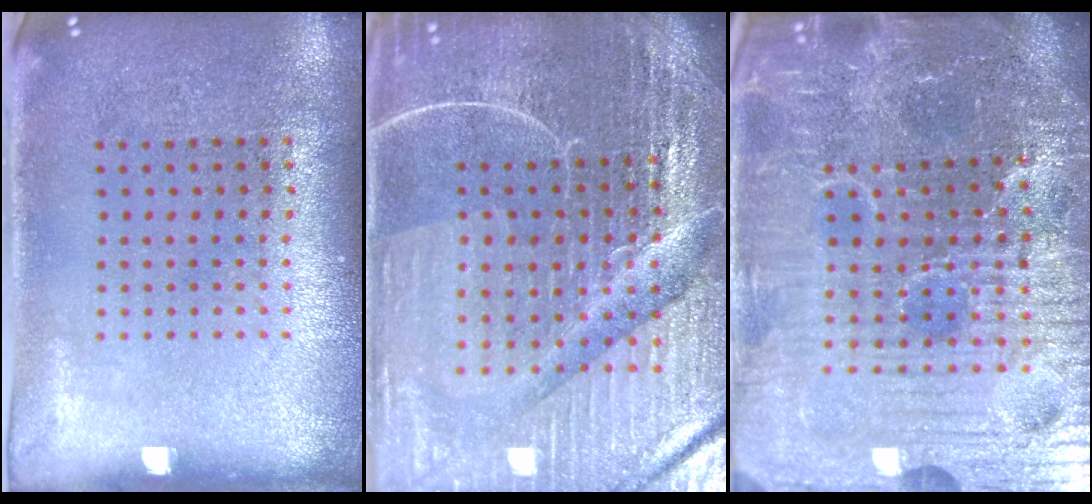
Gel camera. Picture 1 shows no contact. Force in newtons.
{"total": 6.4, "press": 5.7, "slide": 2.9}
{"total": 6.8, "press": 6.2, "slide": 2.8}